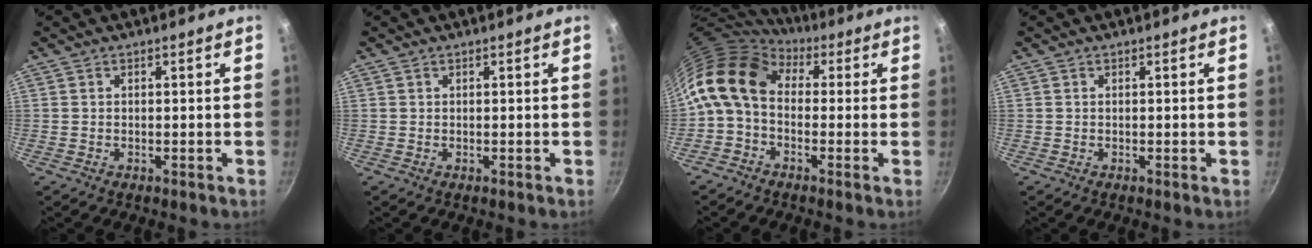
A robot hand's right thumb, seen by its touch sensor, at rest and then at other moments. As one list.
[{"total": 0.0}, {"total": 12.8, "force": [1.5, 9.1, 8.9], "torque": [-0.160, 0.026, 0.002]}, {"total": 0.0}]